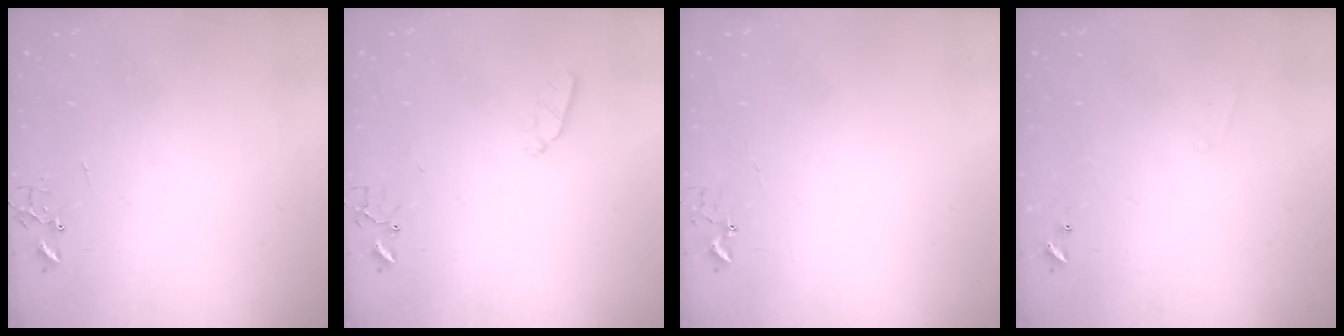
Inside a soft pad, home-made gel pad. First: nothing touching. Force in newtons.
{"total": 4.2, "press": 4.1, "slide": 1.0}
{"total": 3.7, "press": 3.7, "slide": 0.2}
{"total": 5.0, "press": 5.0, "slide": 0.9}